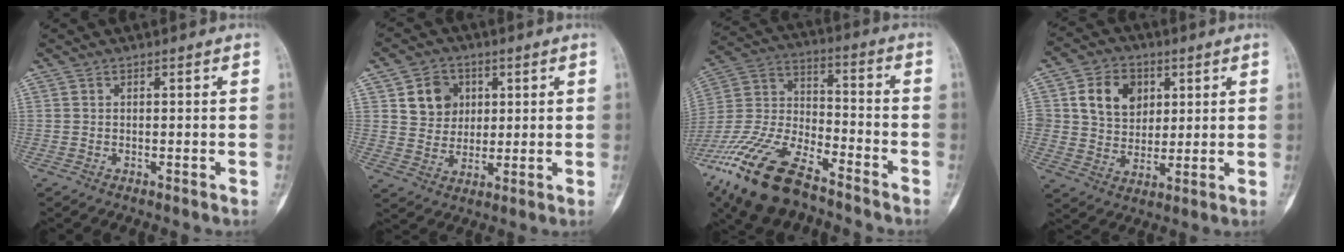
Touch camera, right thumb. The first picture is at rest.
{"total": 8.1, "force": [2.7, 6.9, 3.3], "torque": [-0.020, -0.009, 0.050]}
{"total": 21.0, "force": [-14.4, 8.0, 13.0], "torque": [-0.287, 0.037, -0.275]}
{"total": 11.0, "force": [3.4, 8.7, 5.8], "torque": [-0.061, -0.010, 0.064]}